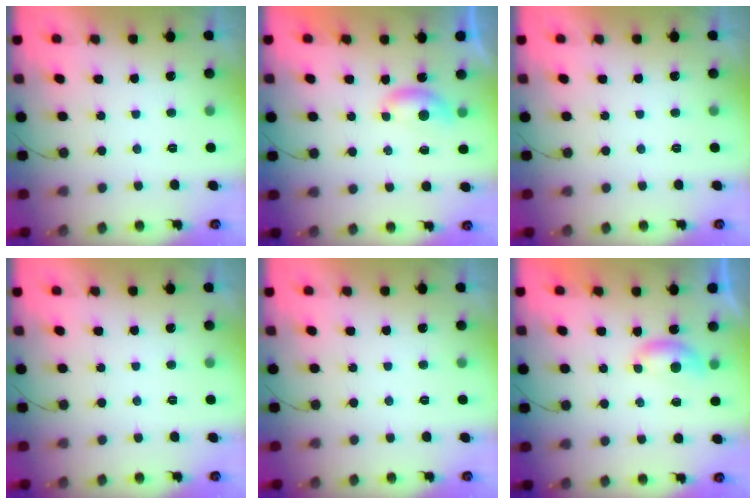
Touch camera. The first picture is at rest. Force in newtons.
{"total": 4.0, "press": 4.0, "slide": 0.6}
{"total": 0.0}
{"total": 0.0}
{"total": 0.0}
{"total": 4.0, "press": 4.0, "slide": 0.6}